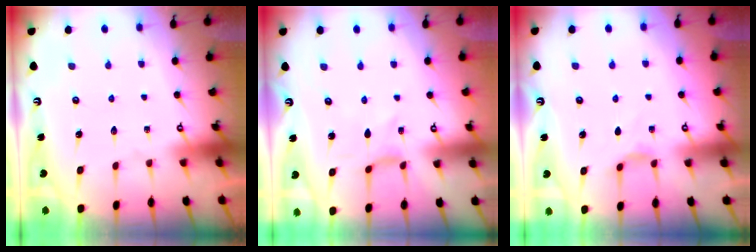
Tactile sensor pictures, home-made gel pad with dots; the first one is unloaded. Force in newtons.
{"total": 0.6, "press": 0.5, "slide": 0.3}
{"total": 2.6, "press": 2.6, "slide": 0.4}